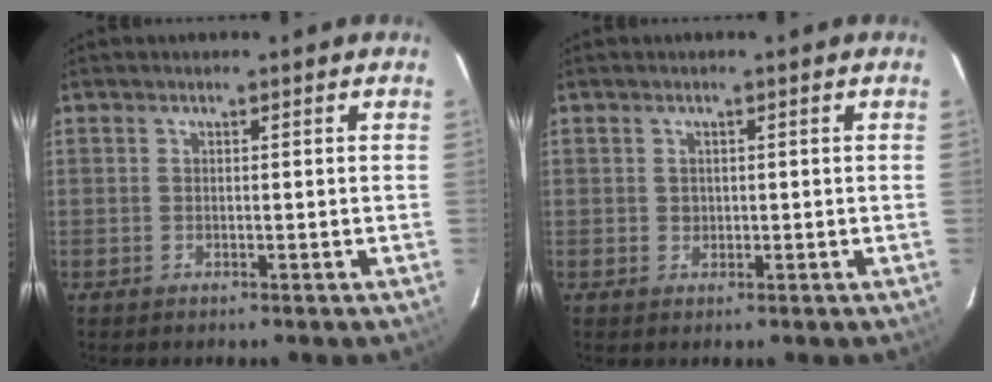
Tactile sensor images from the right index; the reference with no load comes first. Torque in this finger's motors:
{"motor_torque": [0.15, 0.04, 0.02, 0.01]}